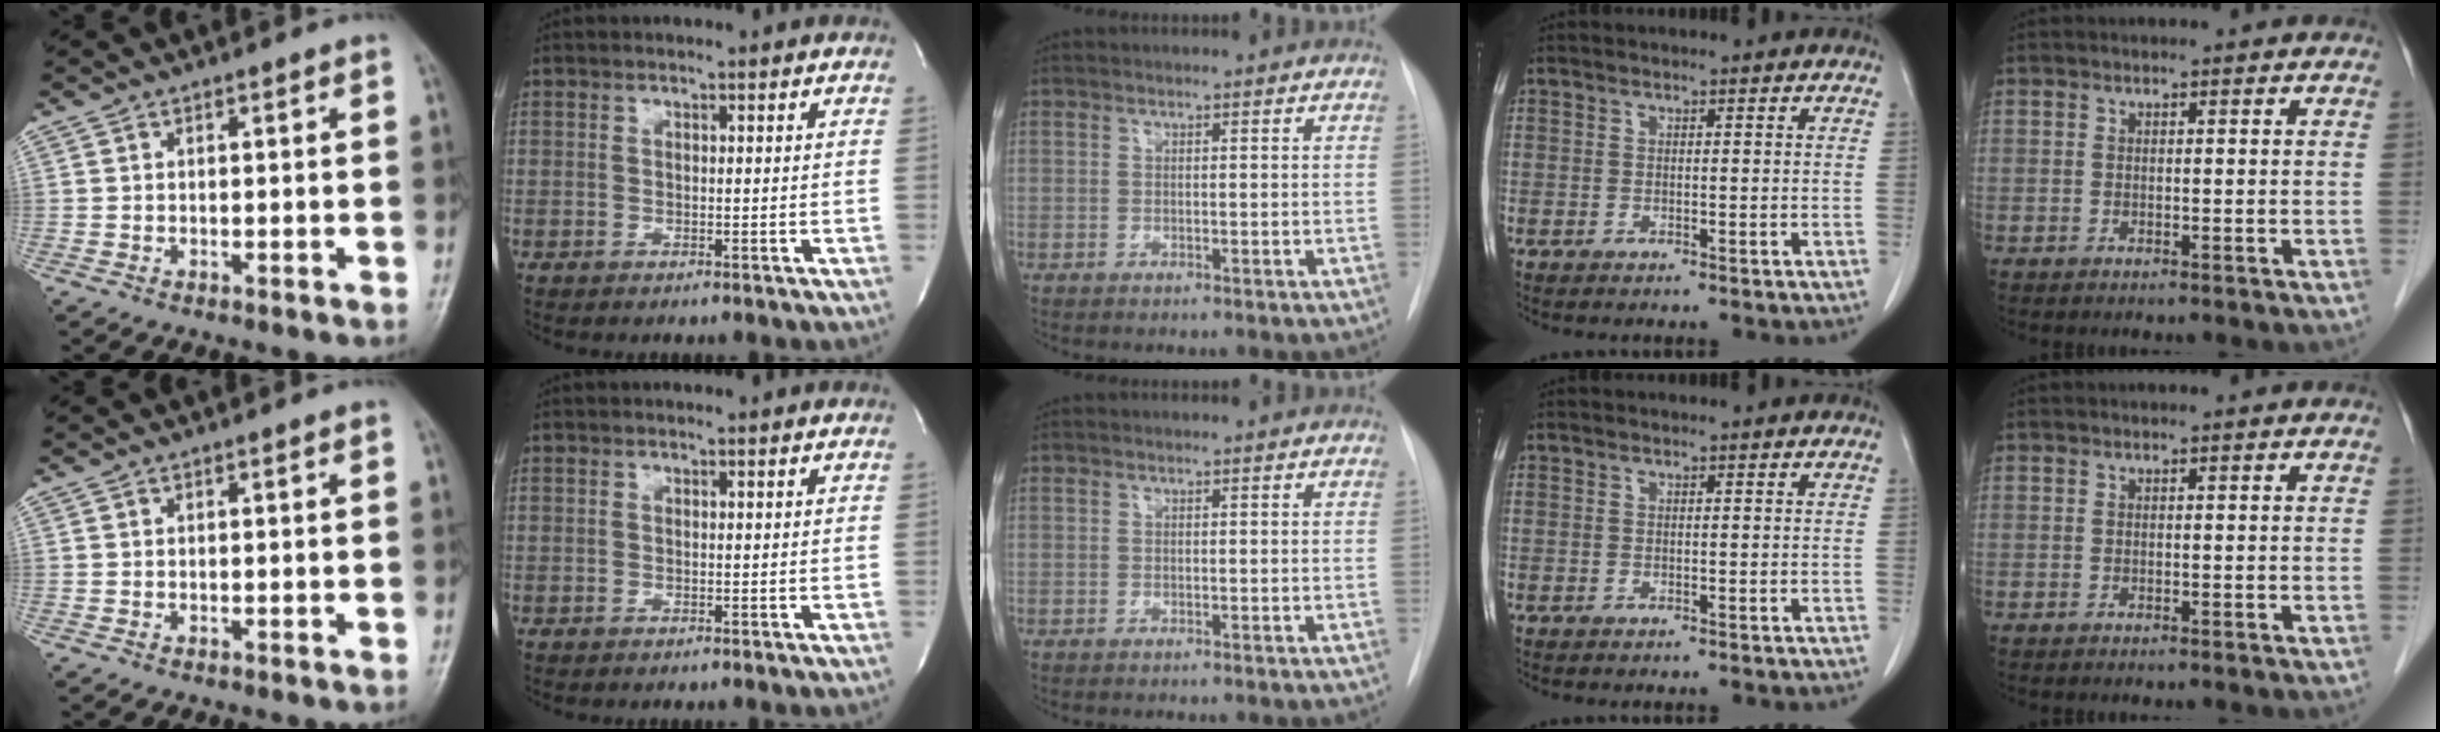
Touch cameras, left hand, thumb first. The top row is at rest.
{}